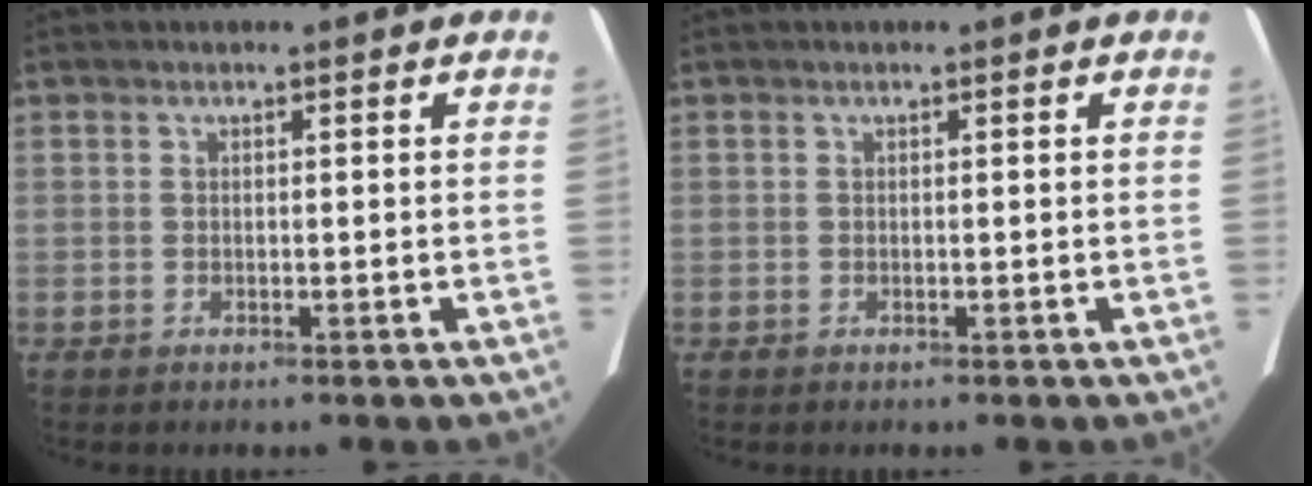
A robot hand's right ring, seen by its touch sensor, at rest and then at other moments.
{"total": 0.0}